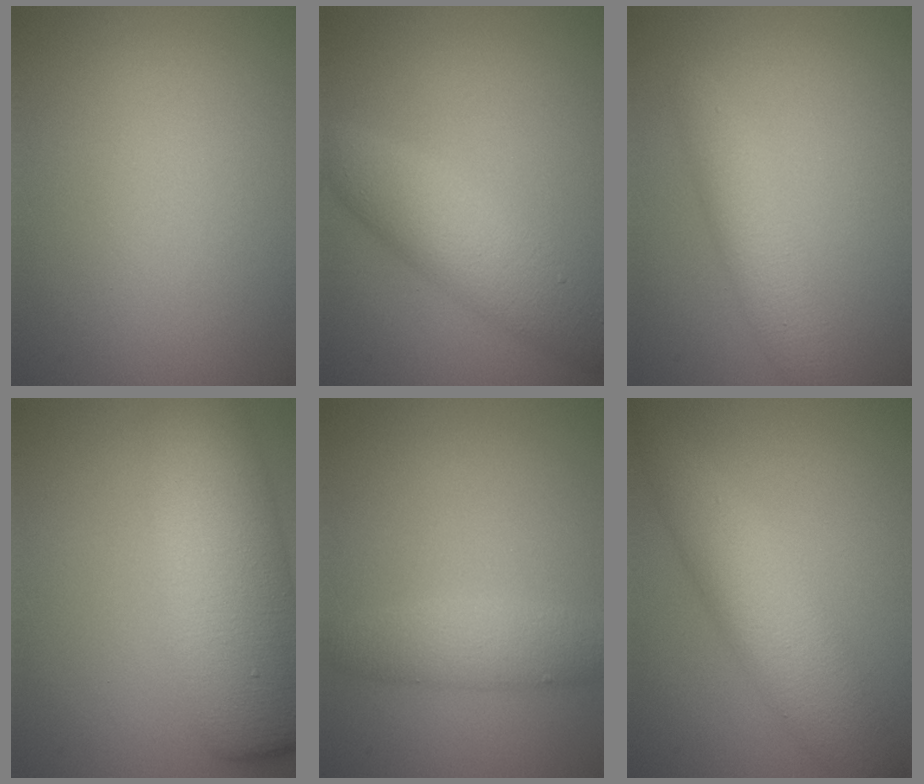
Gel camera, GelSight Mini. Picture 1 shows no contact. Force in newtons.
{"total": 4.8, "press": 4.8, "slide": 0.0}
{"total": 2.9, "press": 2.9, "slide": 0.0}
{"total": 11.7, "press": 11.7, "slide": 0.5}
{"total": 2.9, "press": 2.9, "slide": 0.0}
{"total": 5.6, "press": 5.6, "slide": 0.2}